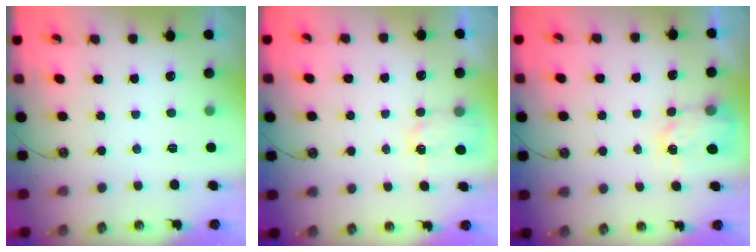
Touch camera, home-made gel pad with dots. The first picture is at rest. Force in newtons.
{"total": 2.9, "press": 2.9, "slide": 0.4}
{"total": 3.7, "press": 3.7, "slide": 0.5}